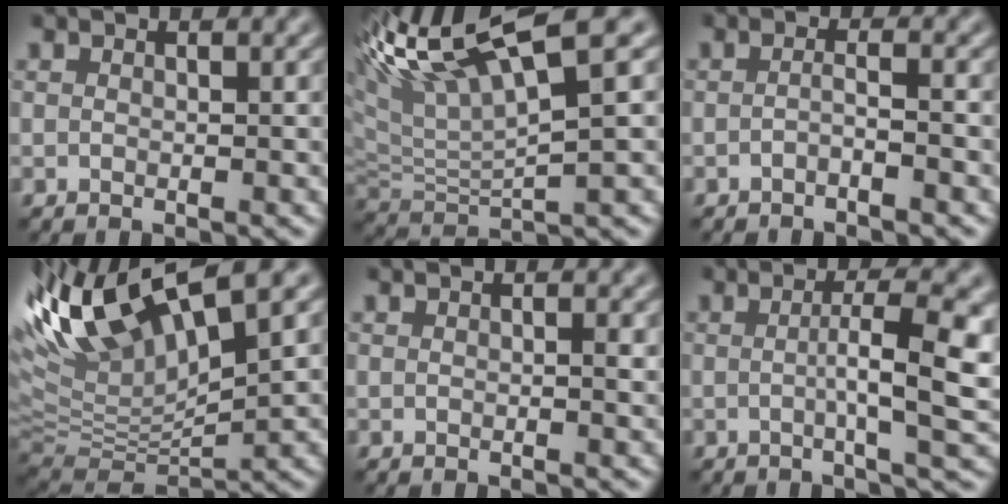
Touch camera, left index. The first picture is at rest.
{"total": 10.1, "force": [5.3, 1.9, 8.4], "torque": [-0.159, 0.032, 0.100]}
{"total": 1.3, "force": [-0.8, 0.2, 1.0], "torque": [-0.016, 0.002, -0.016]}
{"total": 10.6, "force": [5.0, 3.1, 8.8], "torque": [-0.178, 0.010, 0.093]}
{"total": 0.9, "force": [0.4, 0.2, 0.7], "torque": [-0.014, 0.003, 0.006]}
{"total": 6.7, "force": [-0.1, 1.4, 6.6], "torque": [-0.092, 0.004, -0.002]}